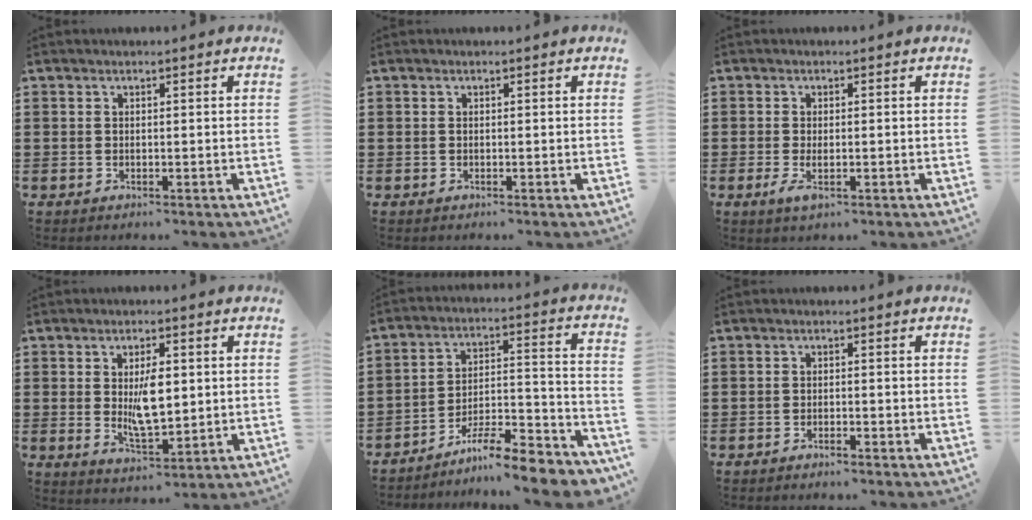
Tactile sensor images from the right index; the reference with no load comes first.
{"total": 0.0}
{"total": 2.0, "force": [-0.6, 0.6, 1.8], "torque": [-0.049, -0.008, -0.015]}
{"total": 6.8, "force": [0.6, 2.9, 6.2], "torque": [-0.101, 0.001, 0.006]}
{"total": 9.2, "force": [-8.2, 0.7, 4.1], "torque": [-0.051, 0.015, -0.156]}
{"total": 0.8, "force": [-0.8, -0.1, 0.3], "torque": [-0.008, -0.002, -0.014]}